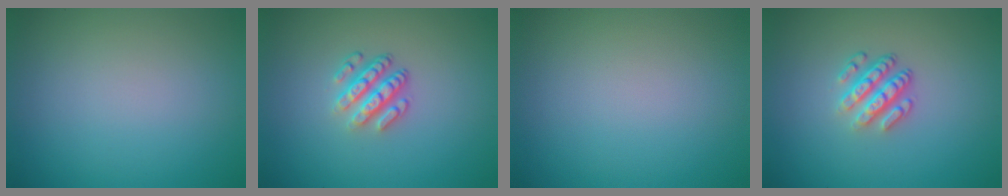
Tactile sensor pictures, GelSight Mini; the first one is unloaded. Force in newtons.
{"total": 3.5, "press": 2.6, "slide": 2.3}
{"total": 0.0}
{"total": 3.5, "press": 2.6, "slide": 2.3}